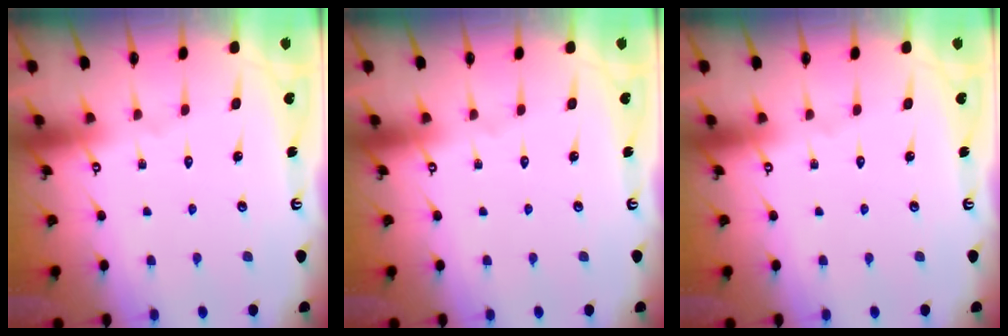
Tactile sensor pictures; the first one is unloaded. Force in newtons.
{"total": 0.0}
{"total": 0.0}